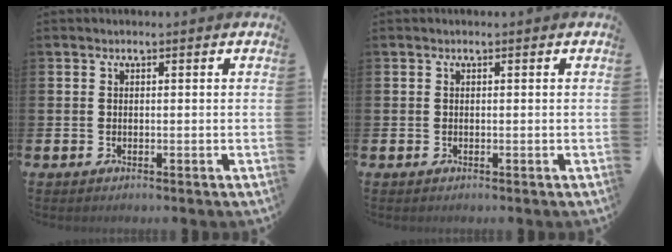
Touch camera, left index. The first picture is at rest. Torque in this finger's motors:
{"motor_torque": [-0.02, 0.01, 0.00, 0.02]}